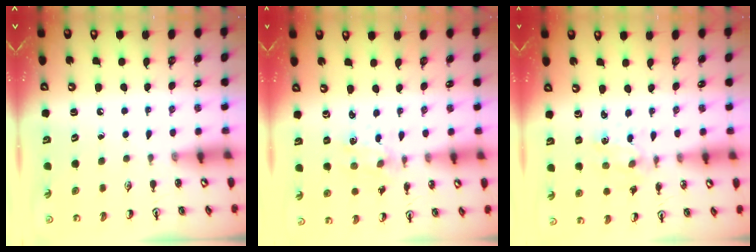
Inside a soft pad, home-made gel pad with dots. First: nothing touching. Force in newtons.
{"total": 1.3, "press": 1.3, "slide": 0.3}
{"total": 1.5, "press": 1.4, "slide": 0.3}